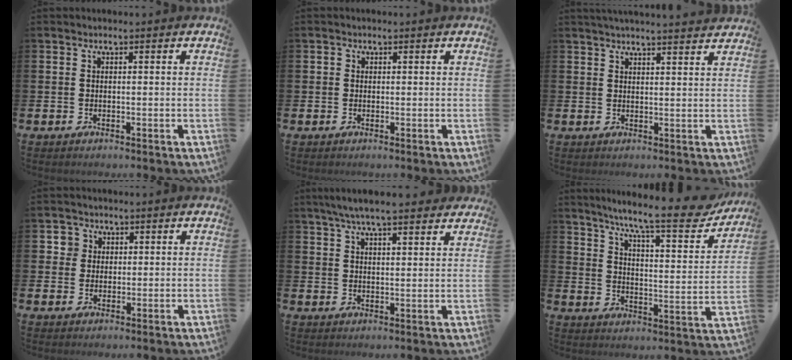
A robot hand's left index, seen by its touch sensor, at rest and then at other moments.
{"total": 0.7, "force": [0.0, 0.7, 0.0], "torque": [0.011, 0.002, -0.005]}
{"total": 2.0, "force": [2.0, -0.1, 0.1], "torque": [0.007, -0.014, 0.034]}
{"total": 2.8, "force": [1.4, 2.4, 0.1], "torque": [0.015, 0.000, 0.018]}
{"total": 6.2, "force": [5.7, 0.9, 2.4], "torque": [-0.059, -0.013, 0.103]}
{"total": 11.3, "force": [9.1, 1.7, 6.4], "torque": [-0.123, -0.058, 0.143]}